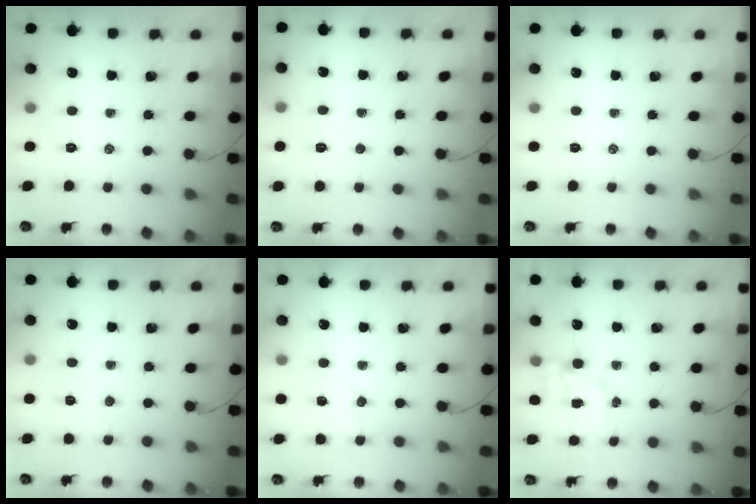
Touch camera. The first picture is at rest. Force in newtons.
{"total": 2.7, "press": 2.5, "slide": 0.8}
{"total": 0.0}
{"total": 2.8, "press": 2.7, "slide": 0.9}
{"total": 3.7, "press": 3.5, "slide": 1.1}
{"total": 4.0, "press": 3.9, "slide": 0.8}